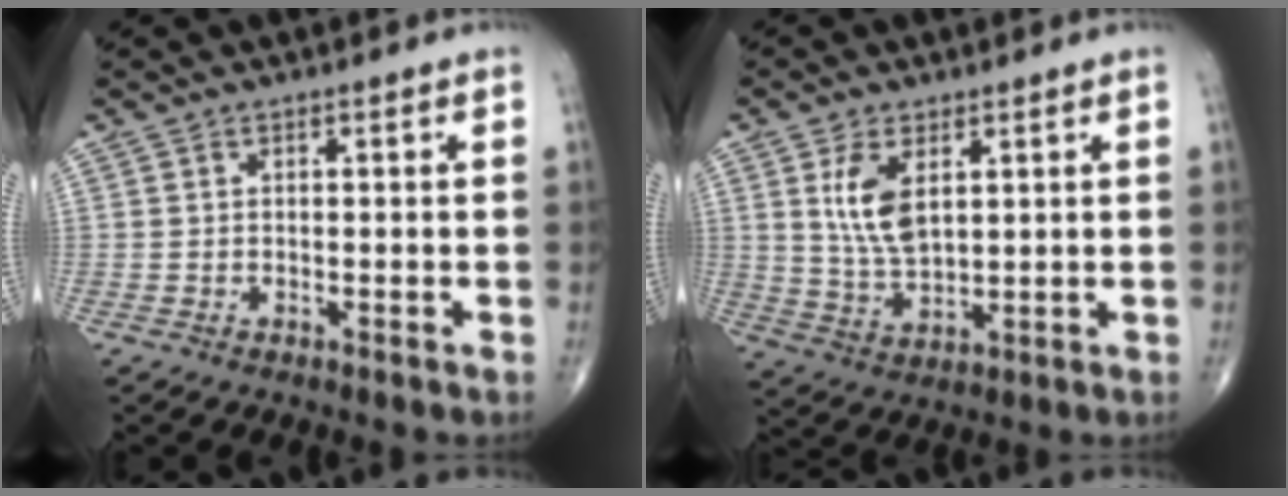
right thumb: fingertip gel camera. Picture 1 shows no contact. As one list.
[{"total": 8.4, "force": [2.9, 4.3, 6.6], "torque": [-0.118, -0.016, 0.065]}]